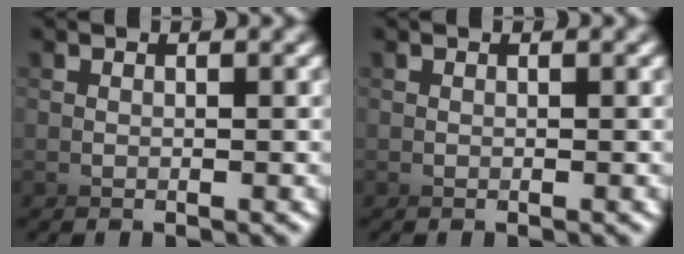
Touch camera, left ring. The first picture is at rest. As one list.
[{"total": 0.0}]